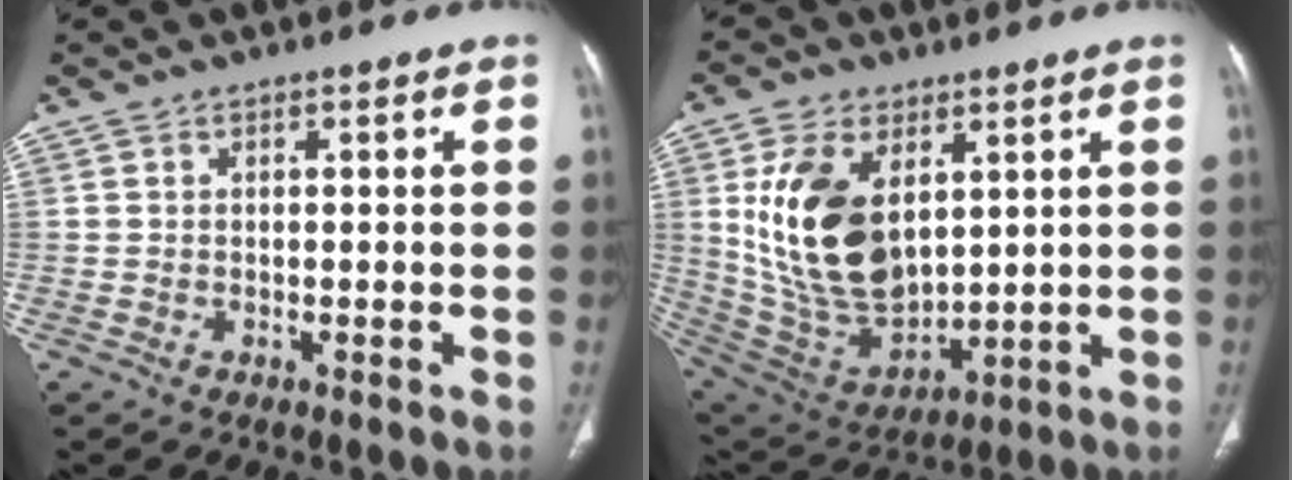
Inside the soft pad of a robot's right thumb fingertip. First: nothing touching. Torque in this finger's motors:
{"motor_torque": [-0.50, 2.45, 1.96, 0.37, 0.65]}